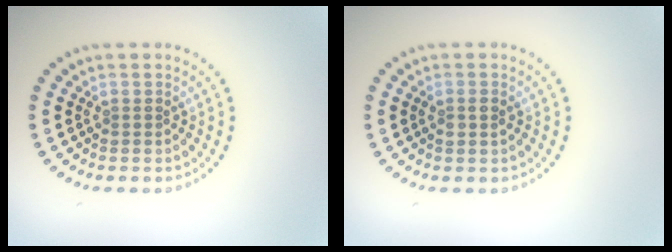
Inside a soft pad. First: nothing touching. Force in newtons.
{"total": 1.1, "press": 1.0, "slide": 0.3}